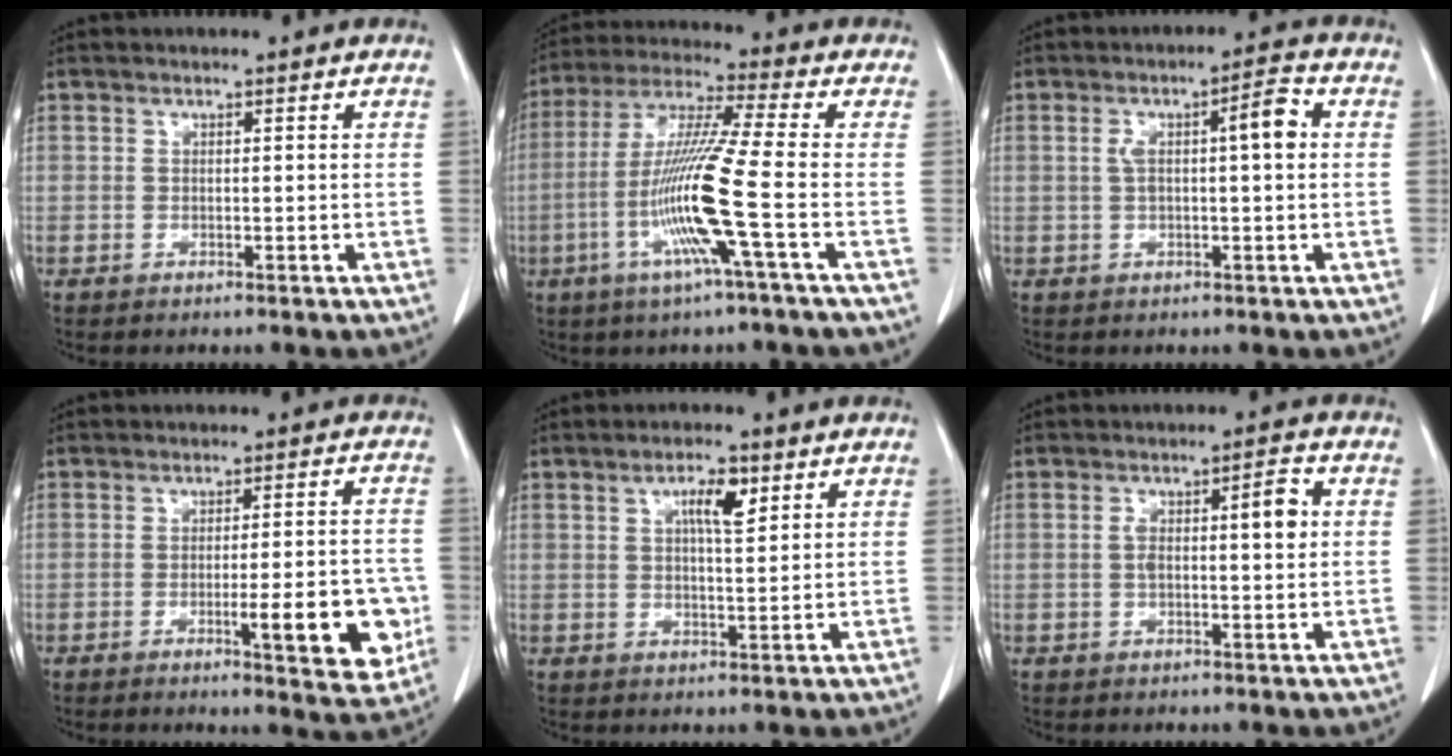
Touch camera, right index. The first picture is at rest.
{"total": 13.6, "force": [-3.8, -1.7, 12.9], "torque": [-0.263, -0.012, -0.084]}
{"total": 6.1, "force": [0.9, 0.9, 6.0], "torque": [-0.101, 0.023, 0.014]}
{"total": 10.4, "force": [-3.0, 2.1, 9.7], "torque": [-0.112, 0.000, -0.032]}
{"total": 4.8, "force": [2.1, 1.2, 4.2], "torque": [-0.074, 0.001, 0.036]}
{"total": 5.4, "force": [0.8, 1.2, 5.2], "torque": [-0.091, 0.019, 0.013]}